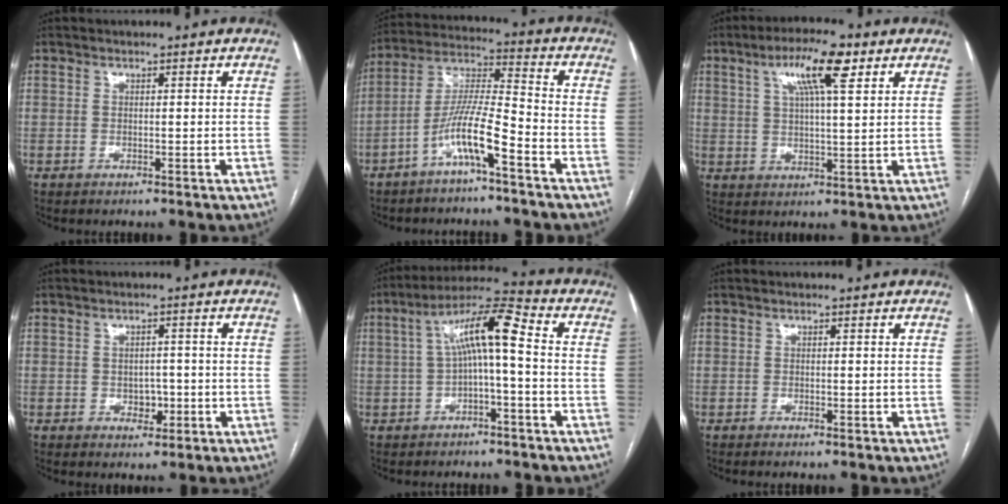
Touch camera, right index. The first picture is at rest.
{"total": 9.6, "force": [-5.2, 0.4, 8.0], "torque": [-0.163, 0.011, -0.100]}
{"total": 9.7, "force": [4.8, 1.7, 8.2], "torque": [-0.147, 0.016, 0.078]}
{"total": 2.8, "force": [-0.7, 2.0, 1.7], "torque": [-0.015, 0.005, -0.004]}
{"total": 9.4, "force": [0.3, 1.3, 9.3], "torque": [-0.164, 0.042, 0.001]}
{"total": 0.0}